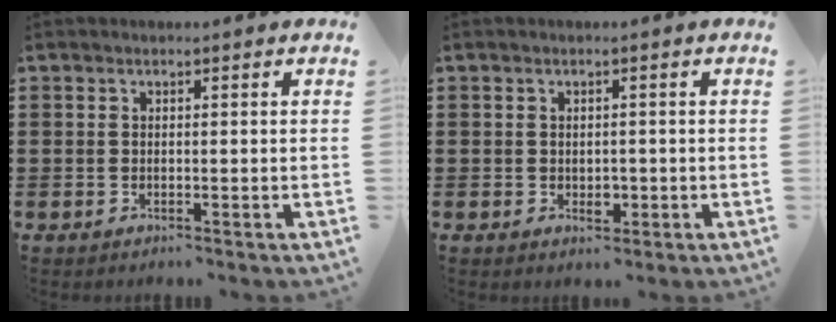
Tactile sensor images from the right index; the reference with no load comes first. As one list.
[{"total": 1.9, "force": [-0.4, 1.2, 1.3], "torque": [-0.025, 0.001, -0.006]}]